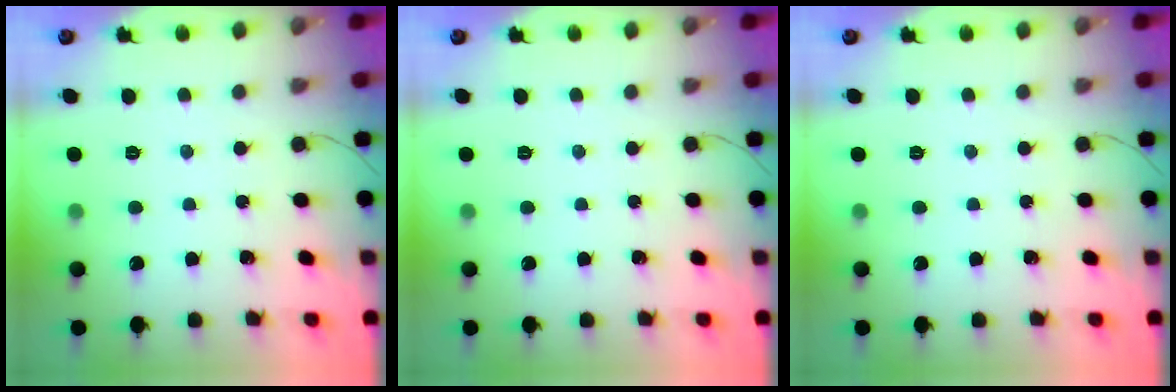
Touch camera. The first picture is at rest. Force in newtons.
{"total": 0.0}
{"total": 0.0}